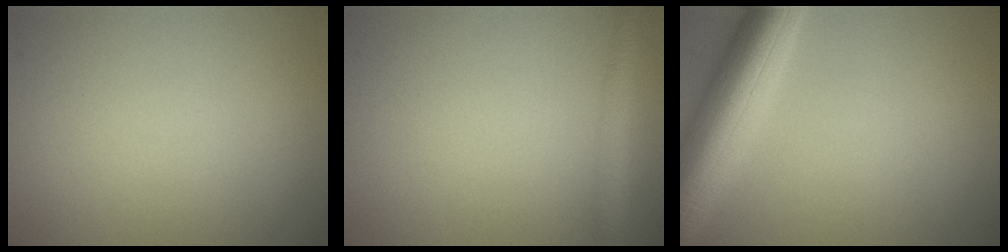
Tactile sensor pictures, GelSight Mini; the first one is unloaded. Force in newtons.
{"total": 2.6, "press": 2.6, "slide": 0.0}
{"total": 8.0, "press": 8.0, "slide": 0.3}